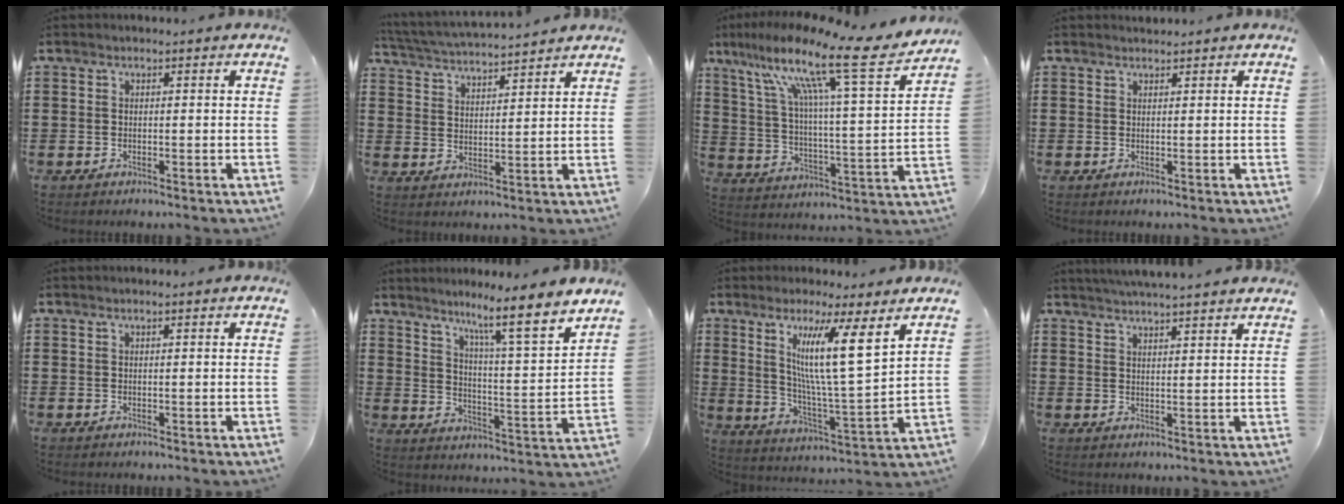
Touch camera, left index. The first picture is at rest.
{"total": 4.2, "force": [4.1, -0.3, 0.8], "torque": [-0.035, -0.025, 0.069]}
{"total": 15.6, "force": [11.1, 1.3, 10.8], "torque": [-0.215, -0.070, 0.171]}
{"total": 0.9, "force": [0.9, 0.2, 0.0], "torque": [-0.003, 0.001, 0.017]}
{"total": 0.6, "force": [0.4, 0.0, 0.5], "torque": [-0.009, 0.000, 0.008]}
{"total": 8.0, "force": [6.4, -0.9, 4.7], "torque": [-0.093, -0.059, 0.091]}
{"total": 12.2, "force": [6.4, 1.0, 10.3], "torque": [-0.188, -0.028, 0.100]}
{"total": 3.6, "force": [3.4, -0.7, 0.6], "torque": [-0.023, -0.015, 0.061]}